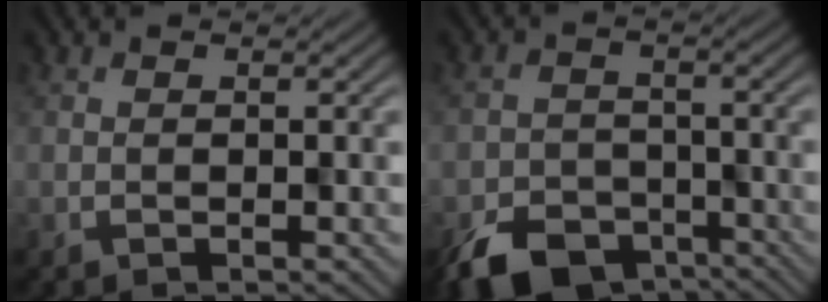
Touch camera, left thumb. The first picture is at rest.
{"total": 8.1, "force": [-5.9, 4.6, 3.2], "torque": [-0.057, -0.025, -0.093]}